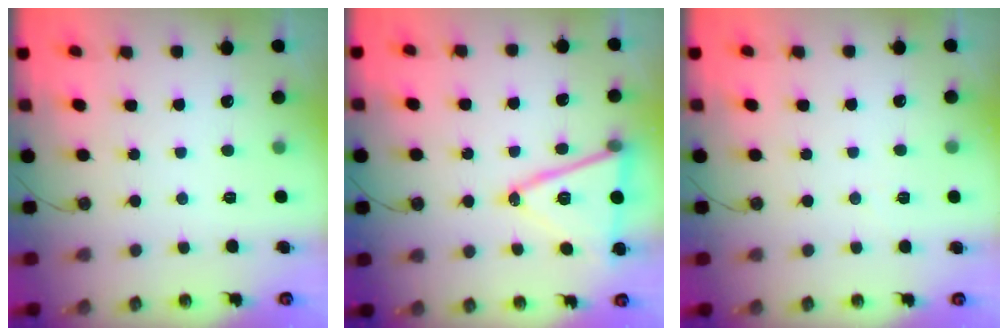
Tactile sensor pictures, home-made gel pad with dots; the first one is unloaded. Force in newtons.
{"total": 15.8, "press": 15.4, "slide": 3.6}
{"total": 2.6, "press": 2.5, "slide": 0.8}